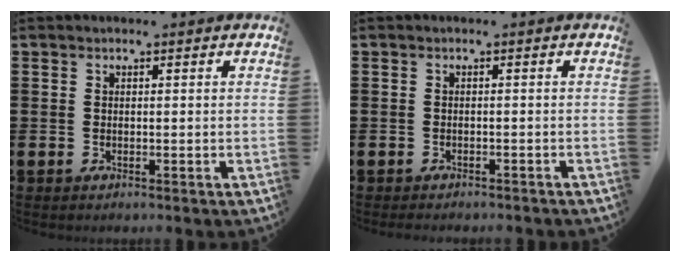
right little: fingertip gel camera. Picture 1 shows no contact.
{"total": 0.8, "force": [-0.8, 0.1, 0.1], "torque": [-0.003, -0.002, -0.015]}